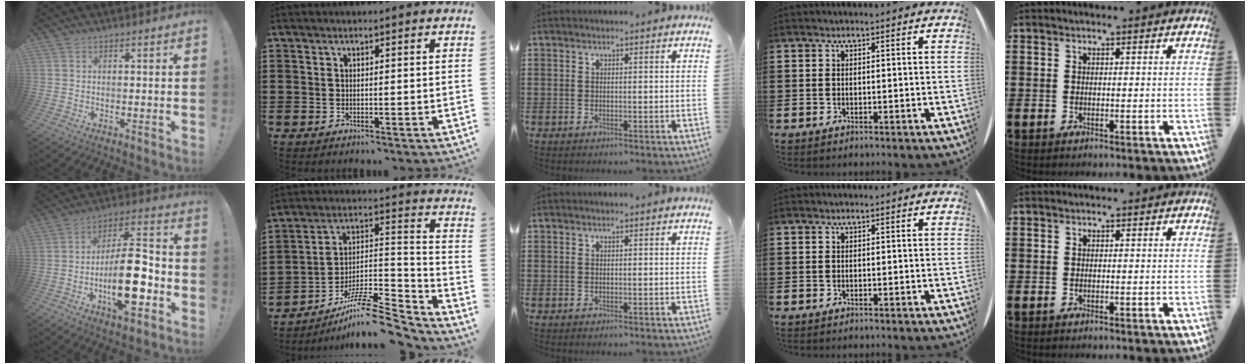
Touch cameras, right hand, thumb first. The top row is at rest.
{"thumb": {"total": 20.3, "force": [-6.3, 7.6, 17.7], "torque": [-0.307, 0.034, -0.095]}, "index": {"total": 10.2, "force": [-8.4, 2.2, 5.5], "torque": [-0.088, 0.018, -0.159]}}